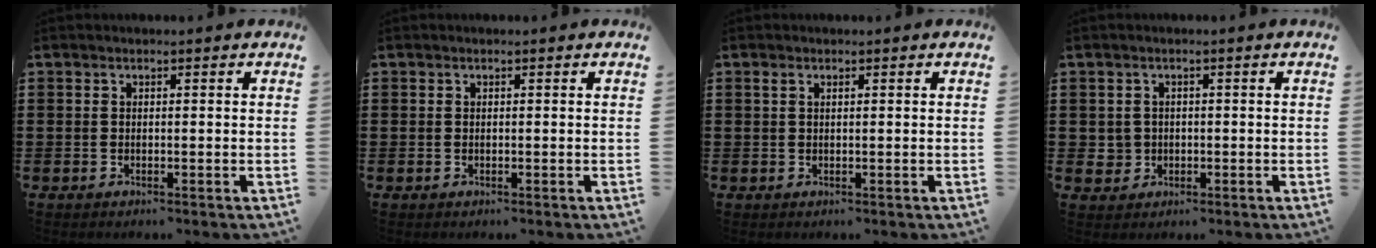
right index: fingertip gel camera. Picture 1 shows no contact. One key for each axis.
{"total": 0.0}
{"total": 0.8, "fx": 0.4, "fy": 0.4, "fz": 0.6, "tx": -0.013, "ty": 0.003, "tz": 0.006}
{"total": 1.9, "fx": -0.1, "fy": 1.8, "fz": 0.3, "tx": -0.013, "ty": 0.006, "tz": -0.005}